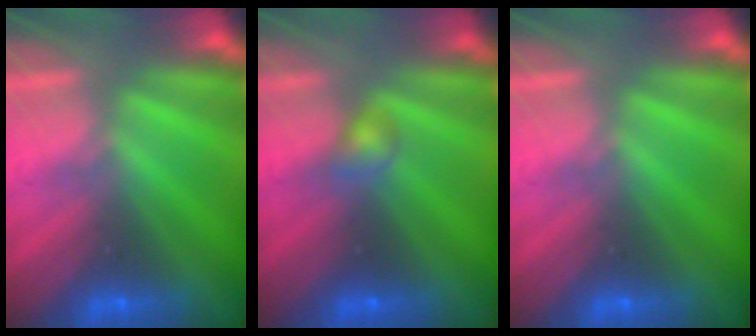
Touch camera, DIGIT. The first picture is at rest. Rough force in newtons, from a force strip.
{"total": 2.2}
{"total": 0.0}